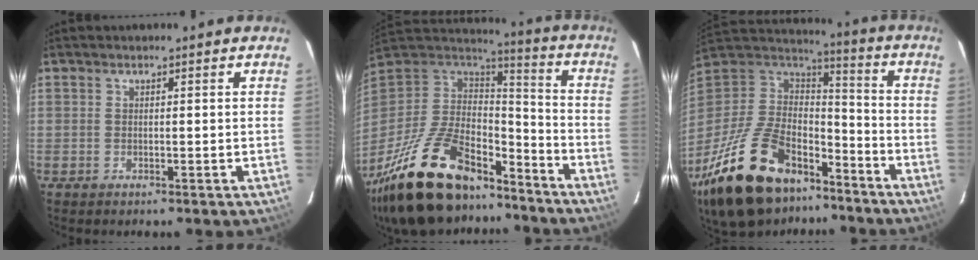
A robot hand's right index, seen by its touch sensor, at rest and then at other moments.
{"total": 30.2, "force": [-21.0, 13.5, 17.0], "torque": [-0.342, -0.008, -0.328]}
{"total": 30.7, "force": [-19.6, 15.8, 17.5], "torque": [-0.365, -0.012, -0.304]}